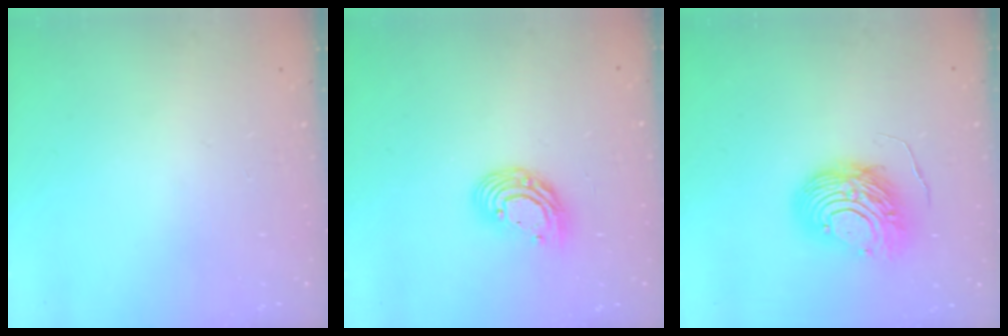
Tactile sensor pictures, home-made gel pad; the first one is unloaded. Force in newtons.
{"total": 9.8, "press": 9.8, "slide": 0.9}
{"total": 10.4, "press": 10.3, "slide": 1.1}